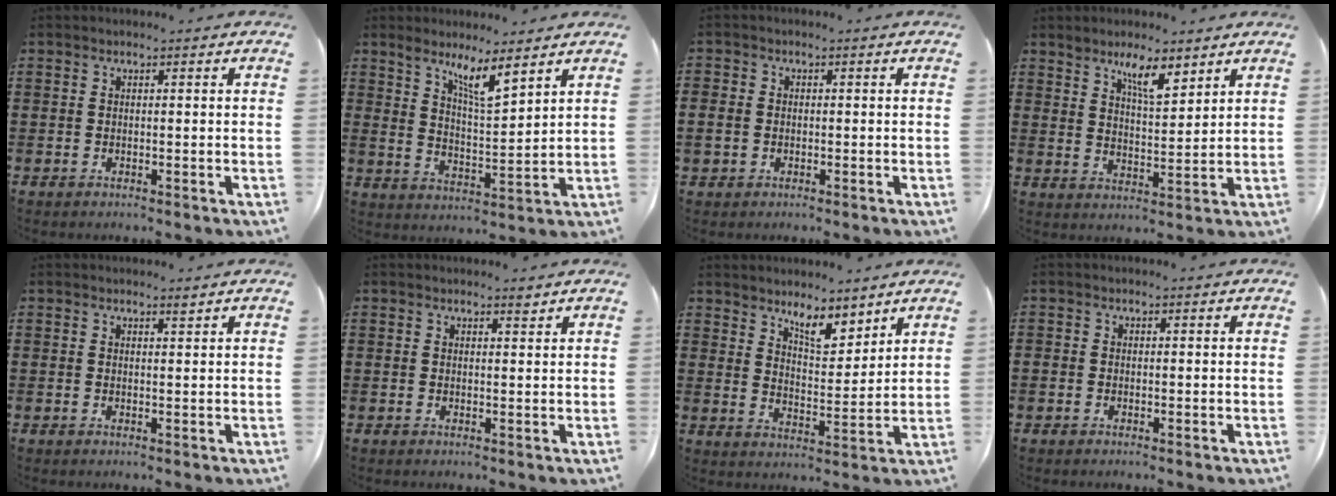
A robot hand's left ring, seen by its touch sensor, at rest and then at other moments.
{"total": 5.9, "force": [4.7, 0.5, 3.5], "torque": [-0.074, -0.020, 0.078]}
{"total": 2.0, "force": [-0.6, 1.7, 0.8], "torque": [-0.025, 0.002, -0.014]}
{"total": 5.1, "force": [4.0, 1.0, 3.0], "torque": [-0.059, -0.009, 0.068]}
{"total": 0.9, "force": [0.8, 0.0, 0.5], "torque": [-0.011, -0.001, 0.015]}
{"total": 1.3, "force": [1.2, 0.1, 0.6], "torque": [-0.006, -0.002, 0.019]}
{"total": 5.5, "force": [4.8, 1.2, 2.4], "torque": [-0.050, -0.019, 0.085]}
{"total": 0.7, "force": [-0.4, 0.6, 0.1], "torque": [-0.003, 0.001, -0.009]}